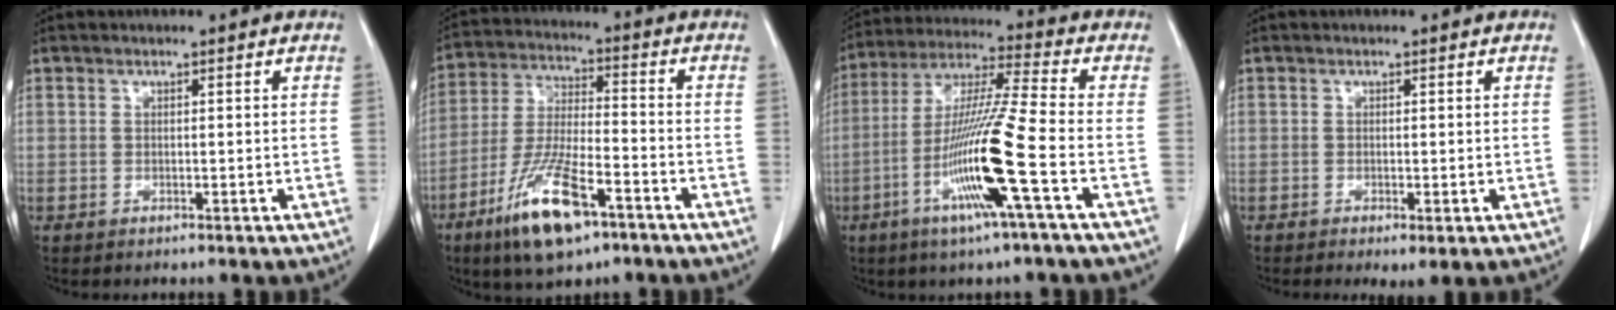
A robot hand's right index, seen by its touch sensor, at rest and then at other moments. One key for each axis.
{"total": 13.6, "fx": -7.8, "fy": 3.3, "fz": 10.7, "tx": -0.217, "ty": -0.021, "tz": -0.138}
{"total": 14.7, "fx": -5.0, "fy": -1.3, "fz": 13.8, "tx": -0.275, "ty": -0.013, "tz": -0.100}
{"total": 2.2, "fx": -0.9, "fy": 0.5, "fz": 1.9, "tx": -0.027, "ty": -0.007, "tz": -0.010}